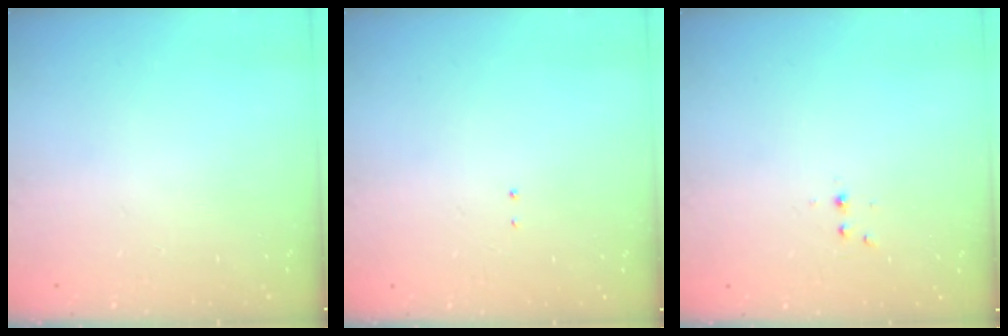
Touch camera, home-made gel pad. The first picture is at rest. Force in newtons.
{"total": 1.3, "press": 1.2, "slide": 0.6}
{"total": 3.0, "press": 2.6, "slide": 1.5}